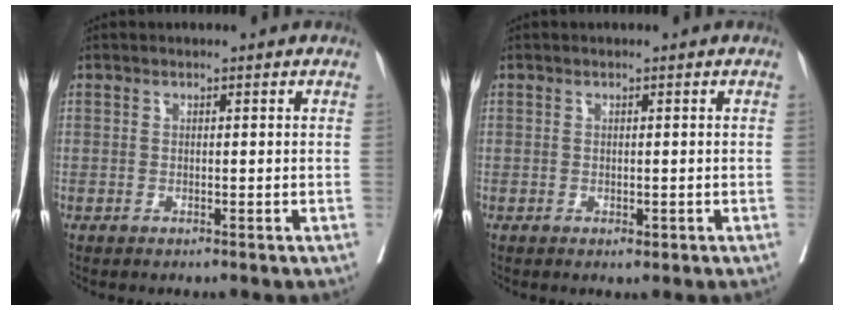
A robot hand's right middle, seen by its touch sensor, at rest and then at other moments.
{"total": 0.8, "force": [-0.3, 0.4, 0.6], "torque": [-0.005, -0.001, -0.002]}